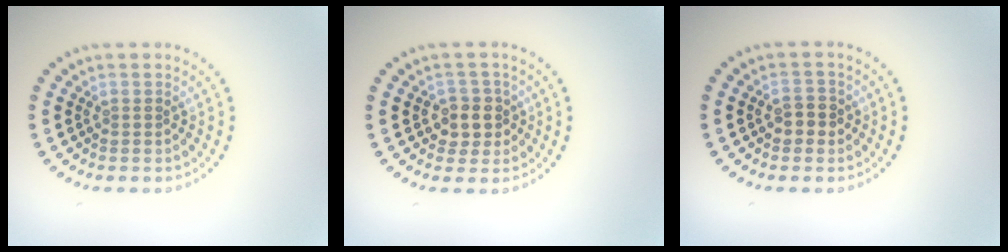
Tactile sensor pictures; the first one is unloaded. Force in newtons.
{"total": 2.5, "press": 2.3, "slide": 0.9}
{"total": 1.9, "press": 1.8, "slide": 0.4}